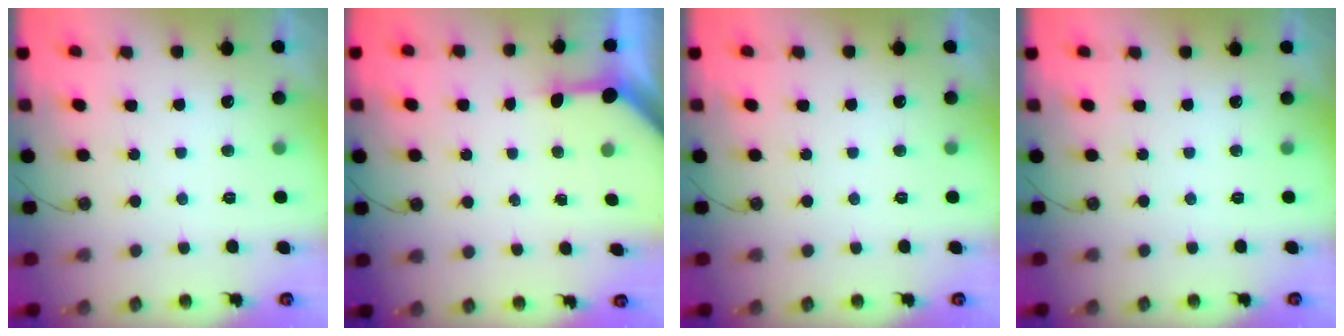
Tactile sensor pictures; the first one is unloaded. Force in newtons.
{"total": 3.4, "press": 3.4, "slide": 0.4}
{"total": 0.0}
{"total": 0.0}